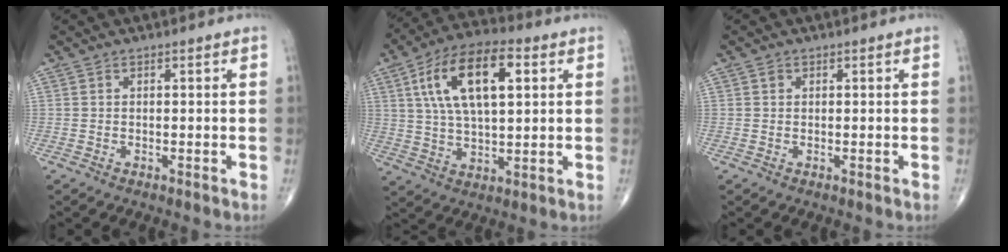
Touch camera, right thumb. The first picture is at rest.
{"total": 16.6, "force": [5.1, 7.5, 13.9], "torque": [-0.243, 0.007, 0.087]}
{"total": 0.7, "force": [0.2, 0.6, 0.2], "torque": [-0.001, 0.000, 0.004]}